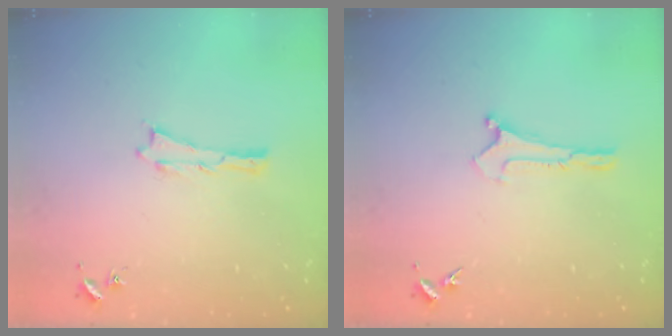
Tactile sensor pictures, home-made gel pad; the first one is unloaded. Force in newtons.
{"total": 0.0}